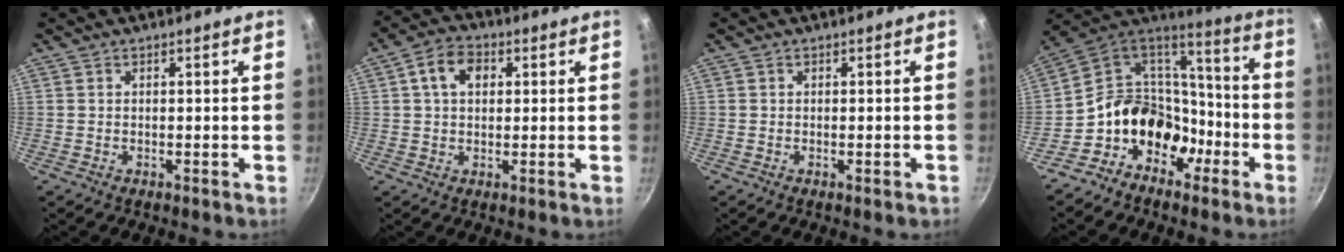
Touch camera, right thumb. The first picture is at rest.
{"total": 6.9, "force": [1.8, 4.9, 4.5], "torque": [-0.062, 0.011, 0.022]}
{"total": 1.0, "force": [-0.5, 0.2, 0.9], "torque": [-0.014, 0.002, -0.009]}
{"total": 17.2, "force": [-7.6, 12.8, 8.5], "torque": [-0.084, 0.091, -0.146]}